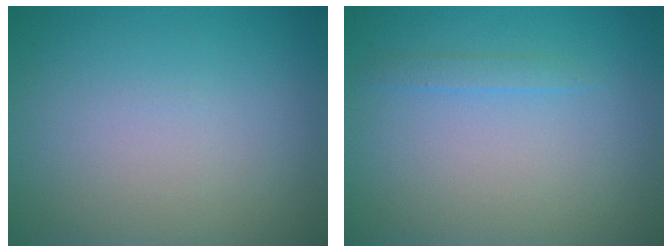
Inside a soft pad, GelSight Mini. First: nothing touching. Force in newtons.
{"total": 0.9, "press": 0.9, "slide": 0.1}